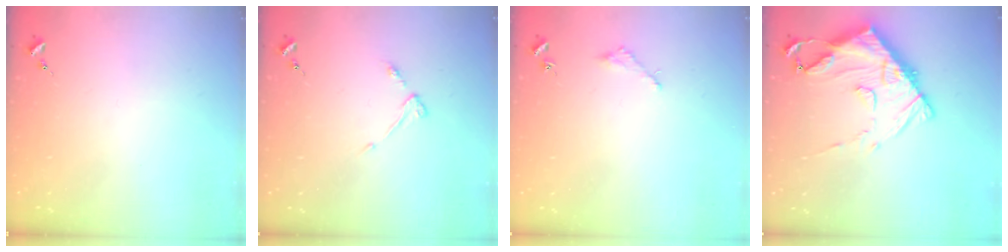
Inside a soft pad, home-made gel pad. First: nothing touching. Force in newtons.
{"total": 4.7, "press": 4.7, "slide": 0.7}
{"total": 1.6, "press": 1.6, "slide": 0.2}
{"total": 16.0, "press": 16.0, "slide": 1.2}